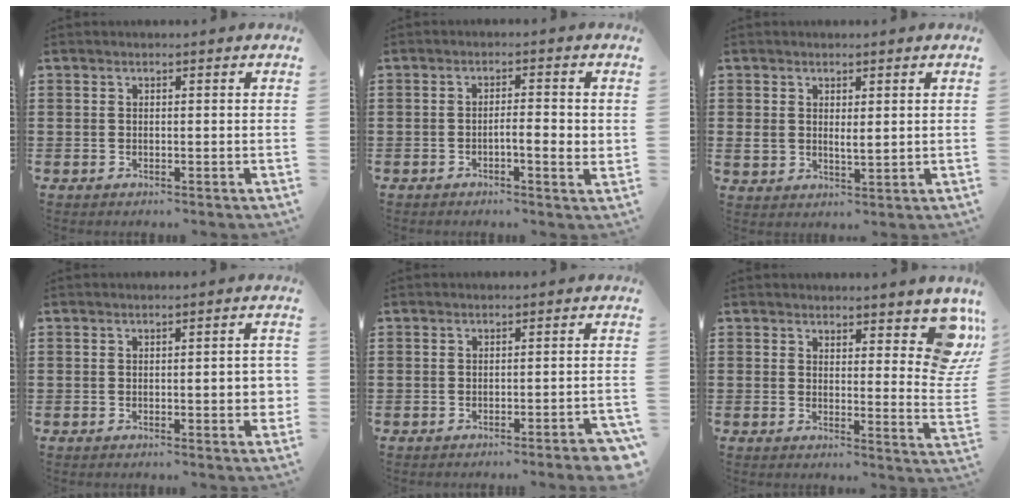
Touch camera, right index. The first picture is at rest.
{"total": 3.6, "force": [-0.8, 0.6, 3.5], "torque": [-0.060, 0.003, -0.017]}
{"total": 2.0, "force": [1.1, 1.3, 1.0], "torque": [-0.025, 0.007, 0.019]}
{"total": 3.9, "force": [-0.5, 0.7, 3.8], "torque": [-0.052, -0.003, -0.010]}
{"total": 2.7, "force": [-2.0, -0.2, 1.8], "torque": [-0.027, -0.006, -0.038]}
{"total": 7.1, "force": [5.0, 2.3, 4.5], "torque": [-0.053, -0.025, 0.086]}